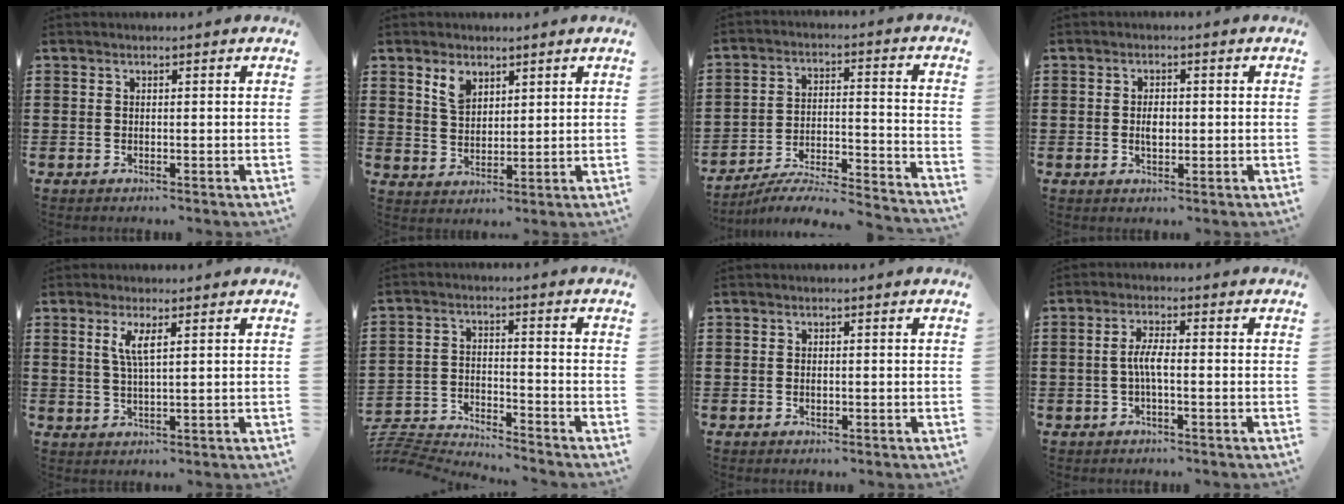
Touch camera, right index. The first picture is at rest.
{"total": 4.4, "force": [2.9, 2.6, 2.1], "torque": [-0.044, 0.004, 0.053]}
{"total": 5.2, "force": [-4.8, 0.3, 2.0], "torque": [-0.040, -0.009, -0.098]}
{"total": 2.6, "force": [0.0, 1.5, 2.1], "torque": [-0.041, 0.005, -0.001]}
{"total": 3.5, "force": [1.4, 0.8, 3.2], "torque": [-0.068, 0.004, 0.022]}
{"total": 4.6, "force": [-4.6, 0.1, 0.3], "torque": [-0.029, -0.005, -0.102]}
{"total": 0.8, "force": [-0.2, 0.4, 0.7], "torque": [-0.014, -0.001, -0.003]}
{"total": 3.6, "force": [-0.7, 0.8, 3.5], "torque": [-0.078, -0.002, -0.018]}